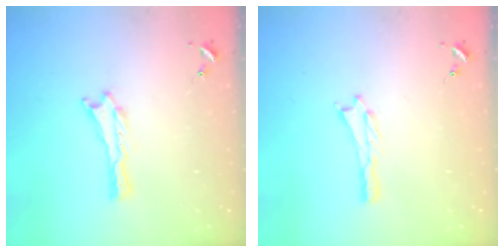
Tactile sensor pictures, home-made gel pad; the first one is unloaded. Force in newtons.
{"total": 0.0}